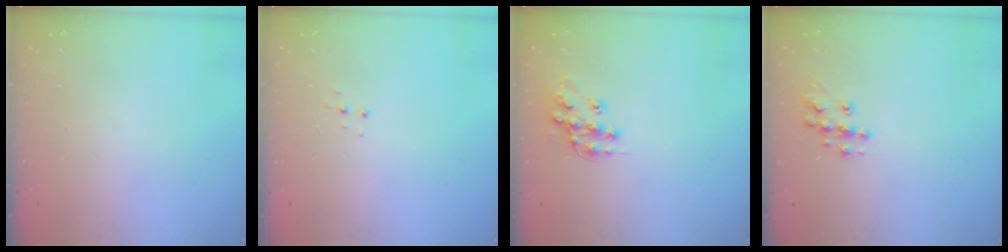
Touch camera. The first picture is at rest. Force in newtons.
{"total": 4.2, "press": 4.2, "slide": 0.5}
{"total": 12.8, "press": 12.8, "slide": 0.9}
{"total": 9.5, "press": 9.5, "slide": 0.6}